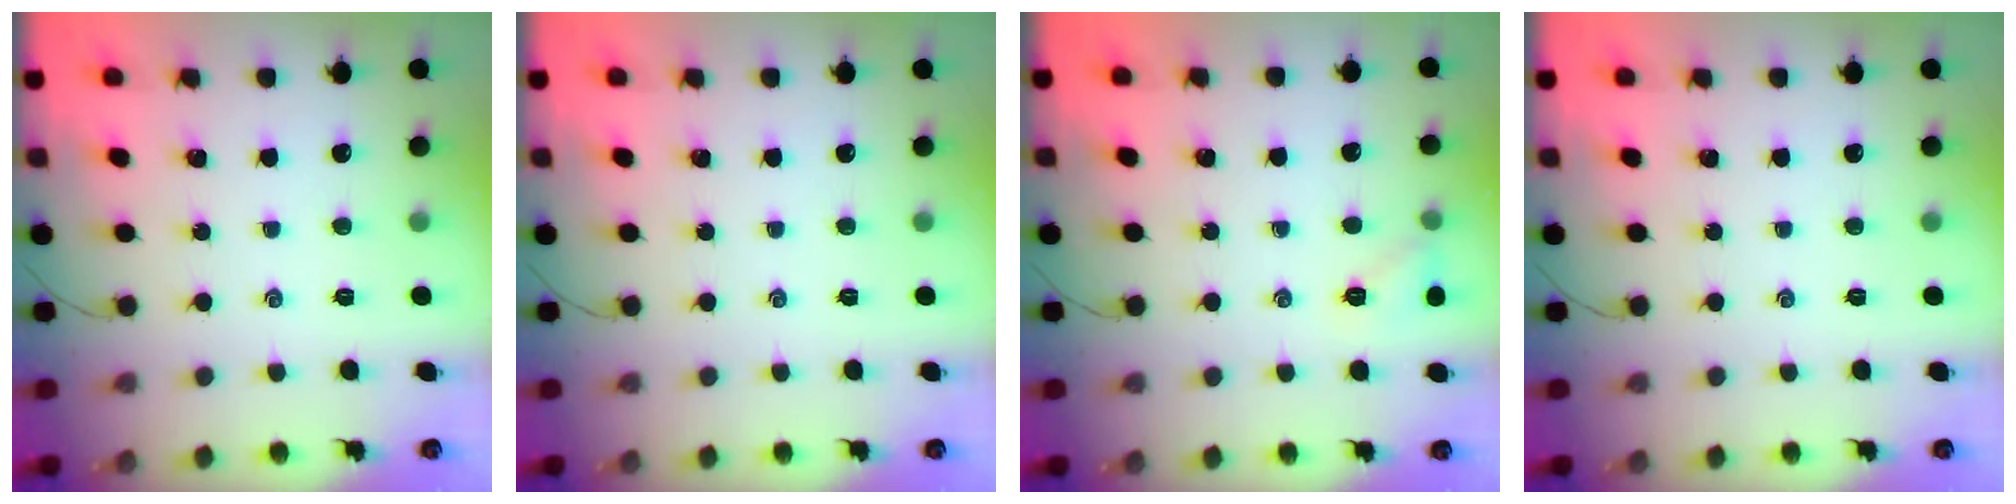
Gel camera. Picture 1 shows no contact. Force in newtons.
{"total": 0.0}
{"total": 5.9, "press": 5.7, "slide": 1.6}
{"total": 0.0}